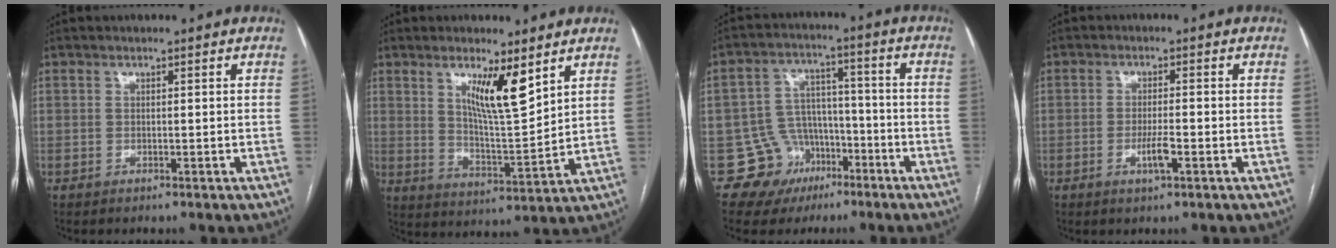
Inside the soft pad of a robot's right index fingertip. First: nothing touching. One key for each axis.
{"total": 9.0, "fx": 5.0, "fy": 1.1, "fz": 7.5, "tx": -0.133, "ty": -0.014, "tz": 0.092}
{"total": 9.3, "fx": -4.7, "fy": 8.0, "fz": 0.3, "tx": 0.008, "ty": 0.049, "tz": -0.063}
{"total": 3.3, "fx": -1.3, "fy": 0.3, "fz": 3.0, "tx": -0.057, "ty": -0.003, "tz": -0.023}